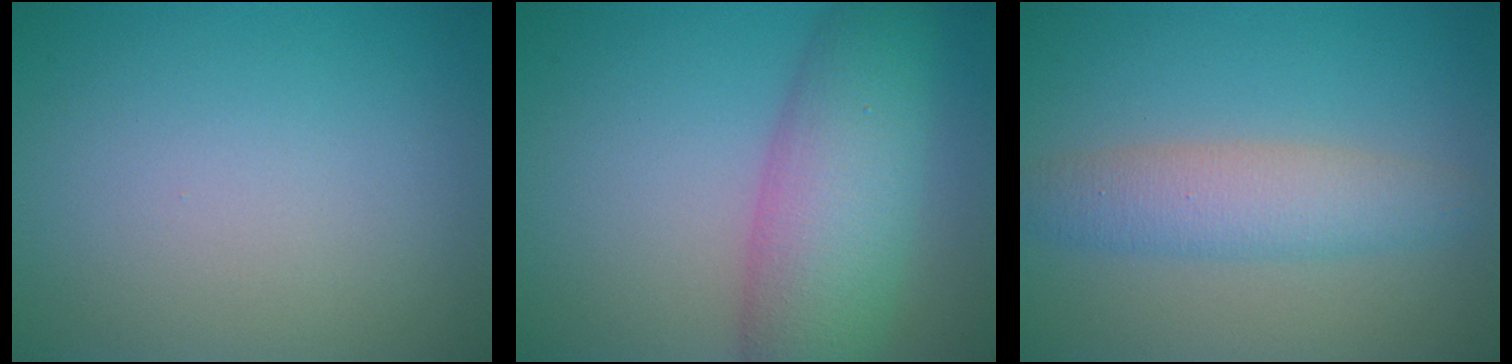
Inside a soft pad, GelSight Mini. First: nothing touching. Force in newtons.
{"total": 7.8, "press": 7.8, "slide": 0.3}
{"total": 4.0, "press": 4.0, "slide": 0.0}